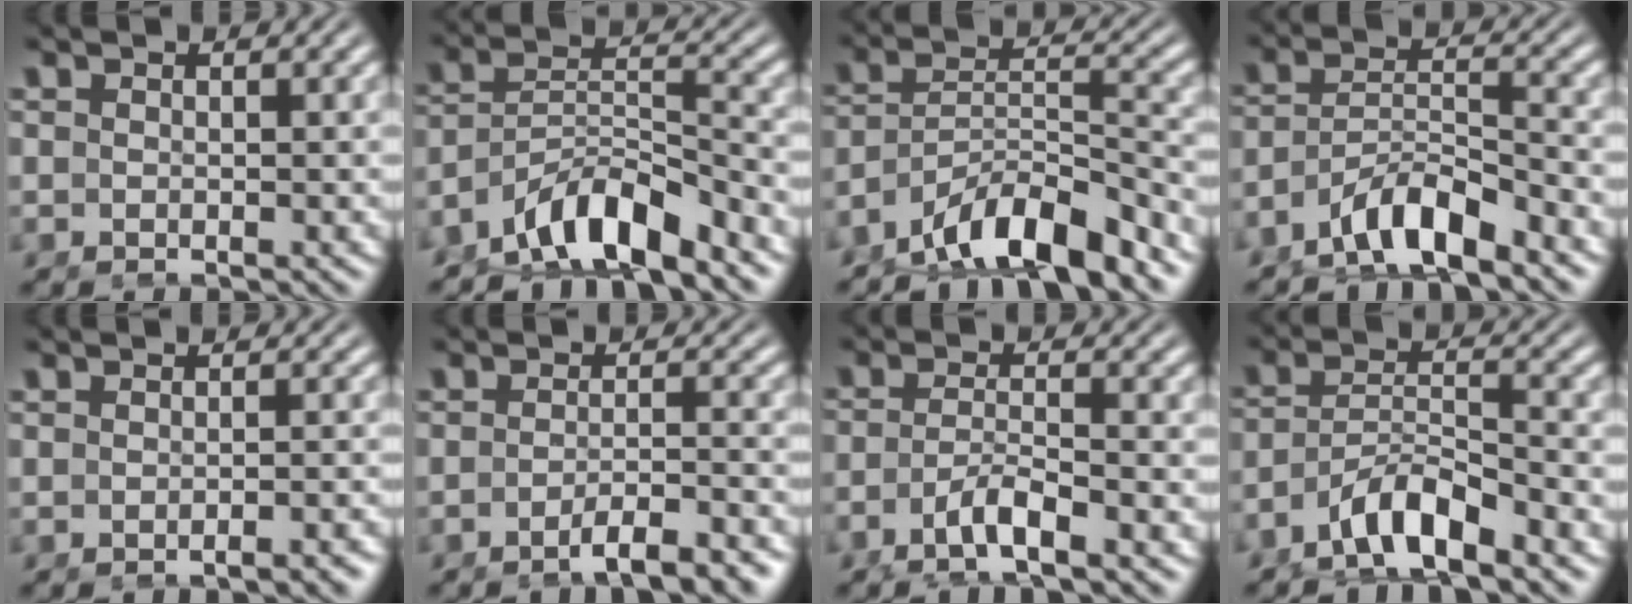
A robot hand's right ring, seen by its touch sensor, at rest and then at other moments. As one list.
[{"total": 7.9, "force": [-5.1, 4.1, 4.3], "torque": [-0.085, -0.036, -0.073]}, {"total": 8.6, "force": [-5.5, 4.7, 4.7], "torque": [-0.089, -0.037, -0.082]}, {"total": 5.4, "force": [-3.9, 2.4, 2.9], "torque": [-0.060, -0.024, -0.055]}, {"total": 1.5, "force": [-1.4, -0.2, 0.5], "torque": [-0.008, 0.006, -0.024]}, {"total": 3.7, "force": [-3.2, -0.2, 2.0], "torque": [-0.023, -0.005, -0.054]}, {"total": 3.3, "force": [-2.0, 0.9, 2.5], "torque": [-0.054, -0.018, -0.027]}, {"total": 4.9, "force": [-3.4, 2.2, 2.9], "torque": [-0.061, -0.024, -0.047]}]